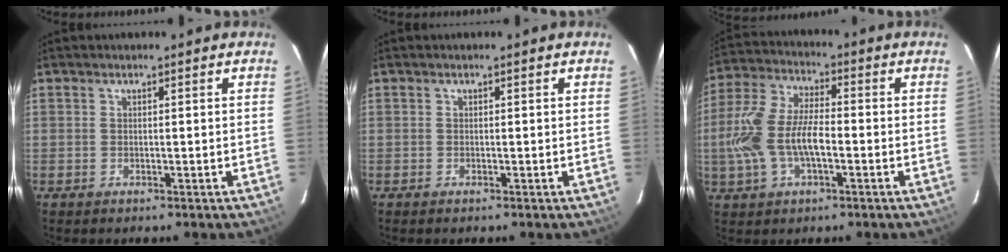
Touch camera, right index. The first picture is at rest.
{"total": 0.0}
{"total": 12.9, "force": [-2.6, 6.0, 11.1], "torque": [-0.241, 0.008, -0.050]}